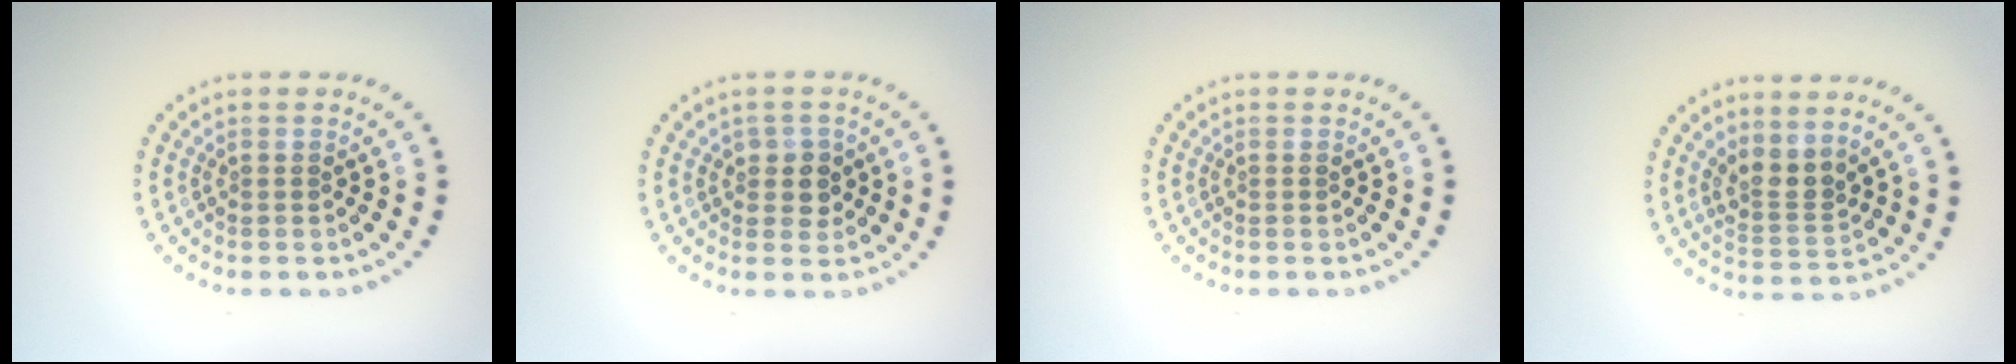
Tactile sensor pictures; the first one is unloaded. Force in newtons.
{"total": 2.0, "press": 1.8, "slide": 0.7}
{"total": 0.0}
{"total": 2.6, "press": 1.9, "slide": 1.8}